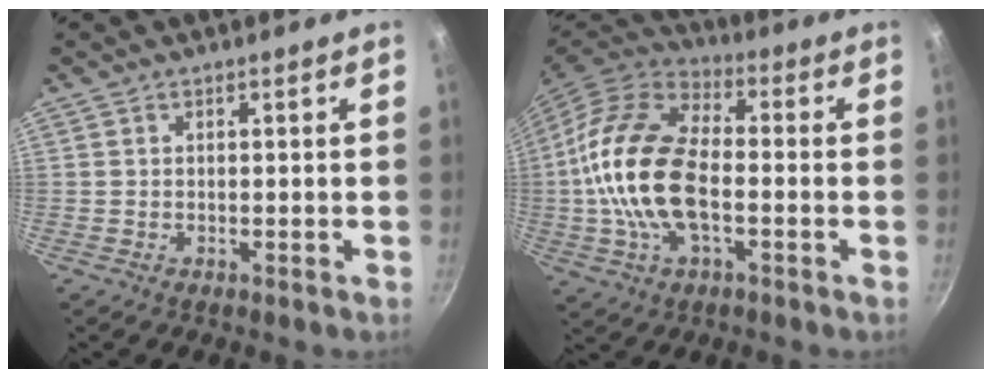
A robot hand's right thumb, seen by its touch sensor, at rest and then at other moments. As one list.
[{"total": 19.4, "force": [-2.0, 10.5, 16.2], "torque": [-0.305, 0.033, -0.050]}]